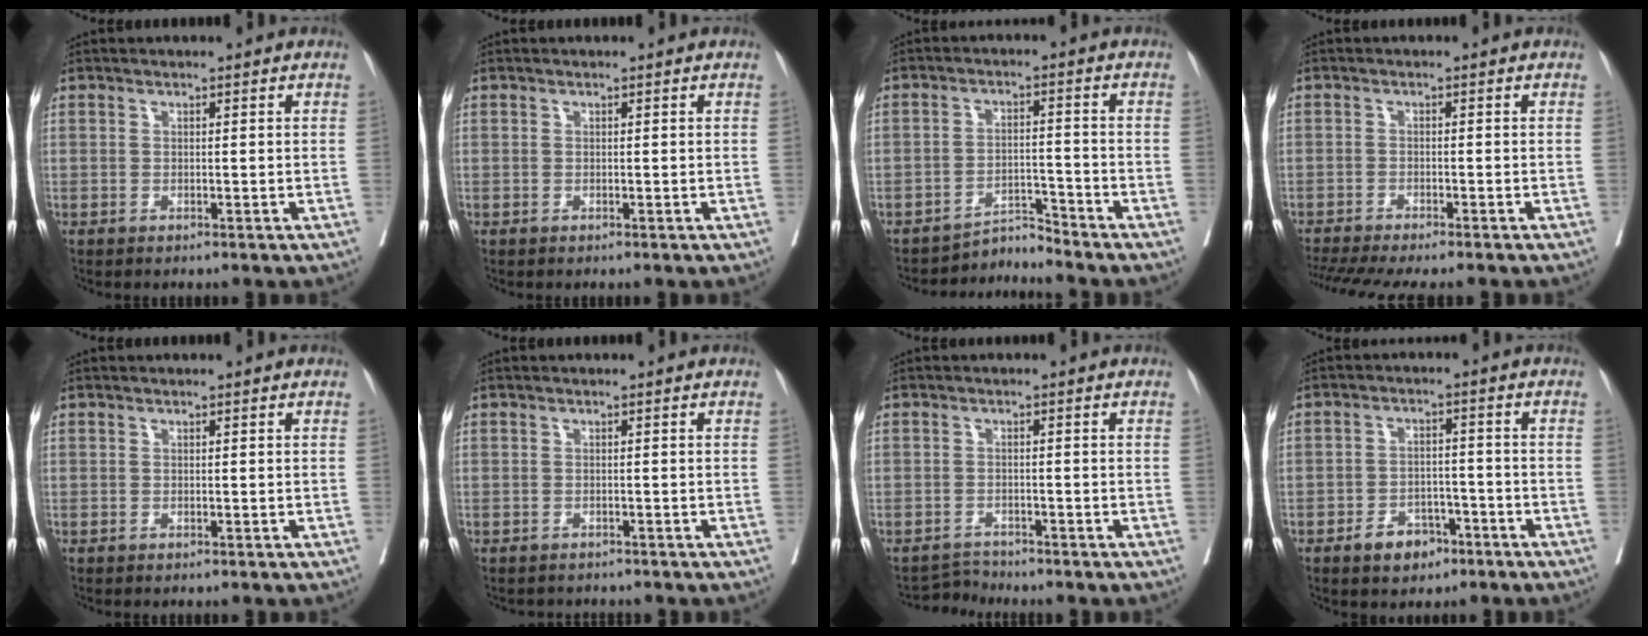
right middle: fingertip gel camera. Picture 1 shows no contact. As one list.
[{"total": 0.0}, {"total": 3.9, "force": [-3.5, -1.0, -1.3], "torque": [0.027, 0.000, -0.053]}, {"total": 9.7, "force": [-8.3, 0.5, 4.9], "torque": [-0.060, -0.009, -0.127]}, {"total": 0.0}, {"total": 1.9, "force": [-1.8, 0.6, 0.2], "torque": [-0.006, -0.003, -0.025]}, {"total": 2.3, "force": [-2.0, -0.3, -1.0], "torque": [0.020, -0.011, -0.031]}, {"total": 5.2, "force": [-3.3, 3.1, 2.5], "torque": [-0.034, 0.008, -0.048]}]